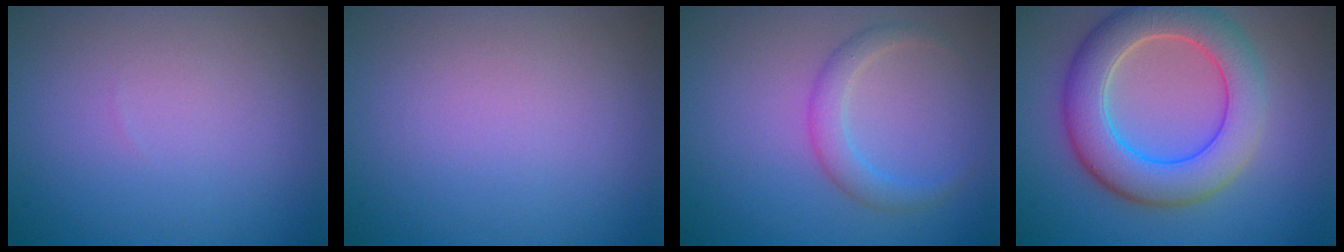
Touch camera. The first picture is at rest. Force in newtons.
{"total": 0.0}
{"total": 2.2, "press": 2.2, "slide": 0.1}
{"total": 7.7, "press": 7.7, "slide": 0.4}